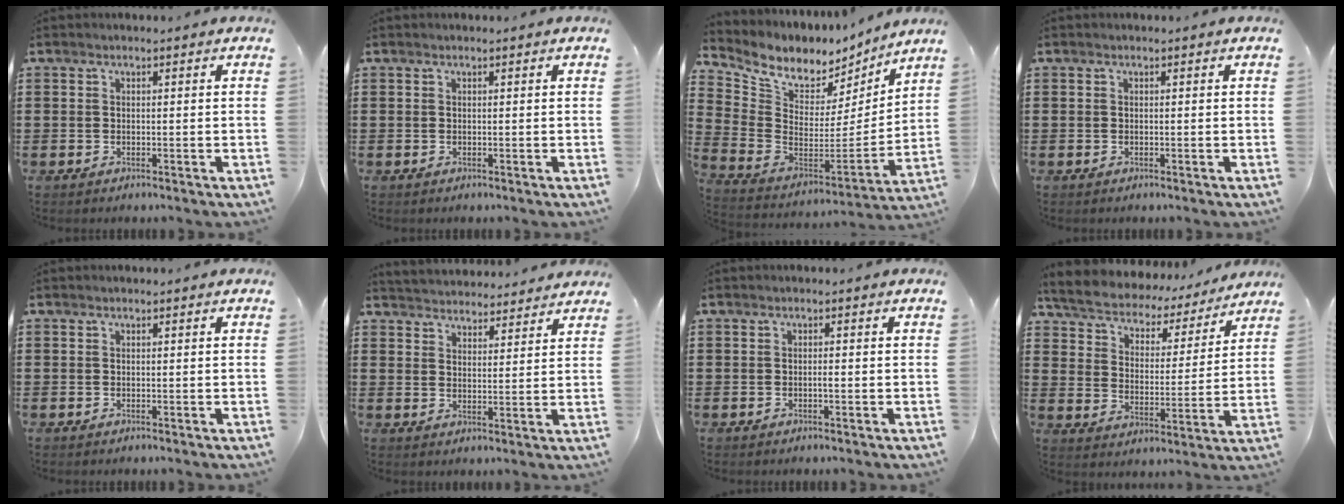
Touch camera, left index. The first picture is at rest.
{"total": 0.0}
{"total": 6.9, "force": [5.5, 3.7, 1.9], "torque": [-0.072, -0.046, 0.095]}
{"total": 0.0}
{"total": 0.0}
{"total": 3.7, "force": [3.6, 0.2, -0.6], "torque": [-0.004, -0.021, 0.064]}
{"total": 0.7, "force": [-0.2, 0.1, 0.6], "torque": [-0.012, -0.003, -0.004]}
{"total": 5.0, "force": [4.9, 1.0, 0.3], "torque": [-0.035, -0.038, 0.079]}